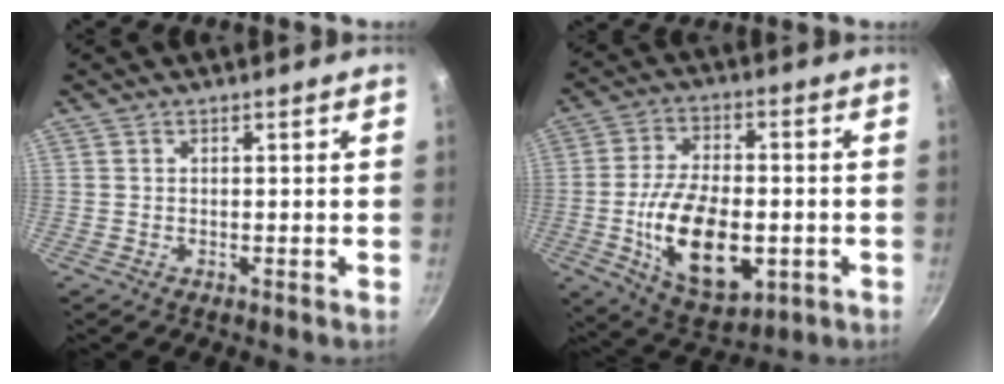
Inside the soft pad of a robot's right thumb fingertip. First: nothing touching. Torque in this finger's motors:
{"motor_torque": [-0.06, 1.18, 0.09, -0.01, 0.45]}